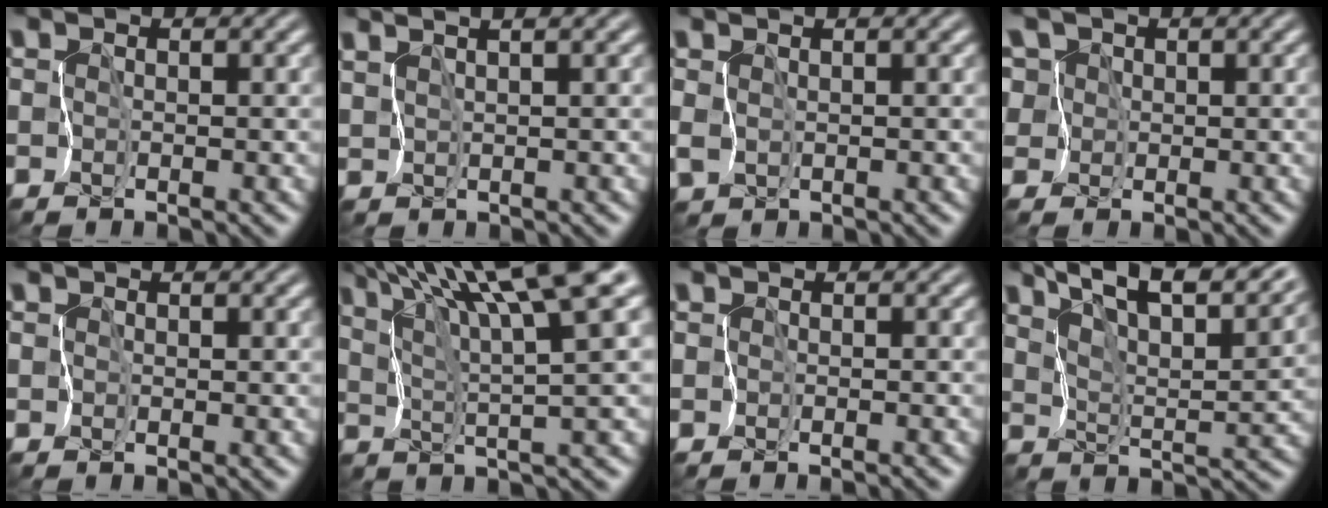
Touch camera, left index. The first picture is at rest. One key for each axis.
{"total": 3.9, "fx": 3.0, "fy": 0.5, "fz": 2.5, "tx": -0.042, "ty": 0.021, "tz": 0.040}
{"total": 1.4, "fx": 0.7, "fy": 0.6, "fz": 1.1, "tx": -0.034, "ty": 0.000, "tz": 0.014}
{"total": 5.5, "fx": 2.6, "fy": 4.5, "fz": 2.0, "tx": -0.050, "ty": 0.025, "tz": 0.022}
{"total": 0.0}
{"total": 10.9, "fx": 6.7, "fy": 1.2, "fz": 8.5, "tx": -0.132, "ty": 0.019, "tz": 0.113}
{"total": 0.8, "fx": -0.6, "fy": 0.0, "fz": -0.4, "tx": 0.016, "ty": -0.010, "tz": -0.015}
{"total": 10.8, "fx": 9.0, "fy": 2.2, "fz": 5.6, "tx": -0.093, "ty": 0.014, "tz": 0.106}